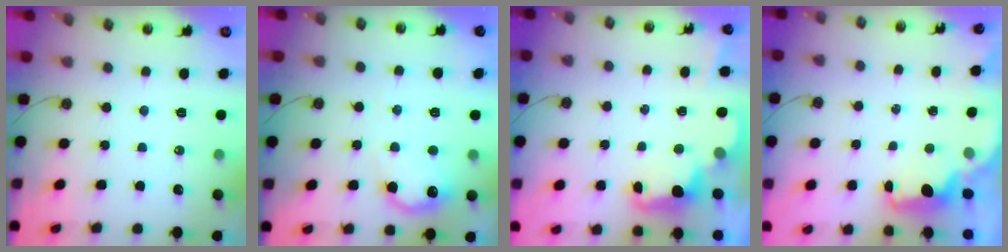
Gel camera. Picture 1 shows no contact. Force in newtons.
{"total": 11.7, "press": 11.7, "slide": 0.5}
{"total": 2.5, "press": 2.5, "slide": 0.6}
{"total": 1.9, "press": 1.8, "slide": 0.7}